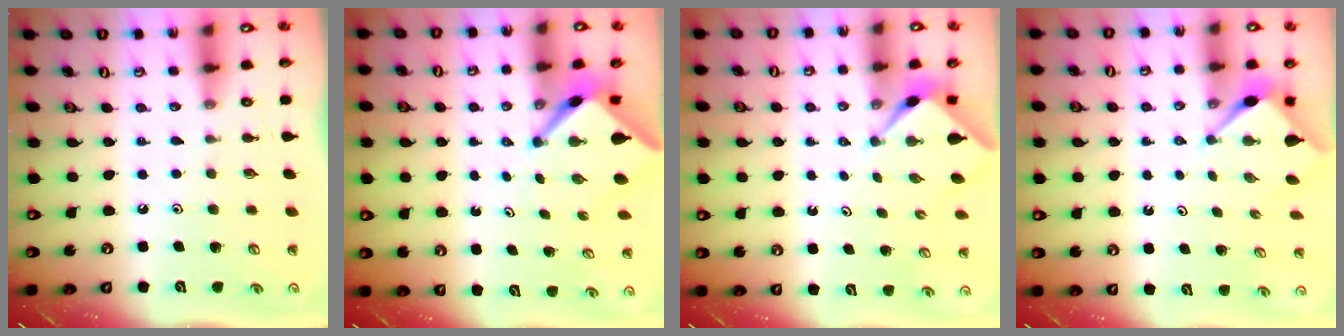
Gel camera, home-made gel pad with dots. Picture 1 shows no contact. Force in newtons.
{"total": 3.8, "press": 3.8, "slide": 0.2}
{"total": 2.3, "press": 2.2, "slide": 0.3}
{"total": 3.0, "press": 3.0, "slide": 0.3}